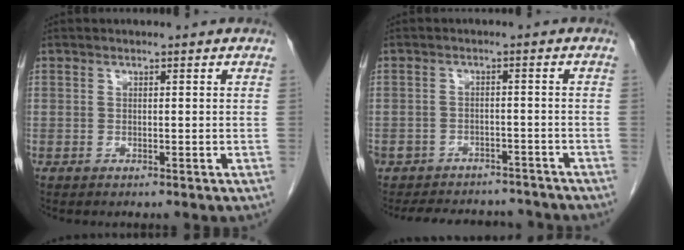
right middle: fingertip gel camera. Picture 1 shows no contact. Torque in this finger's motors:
{"motor_torque": [0.73, -0.64, 0.16, 0.07]}